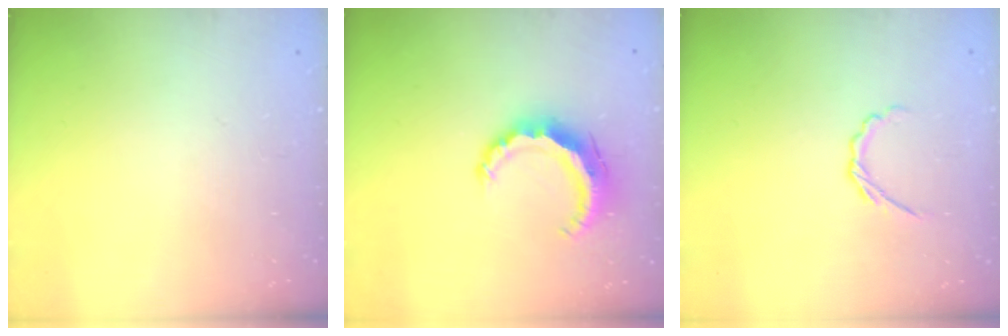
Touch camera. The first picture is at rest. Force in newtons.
{"total": 7.4, "press": 7.4, "slide": 0.3}
{"total": 3.2, "press": 3.0, "slide": 1.0}